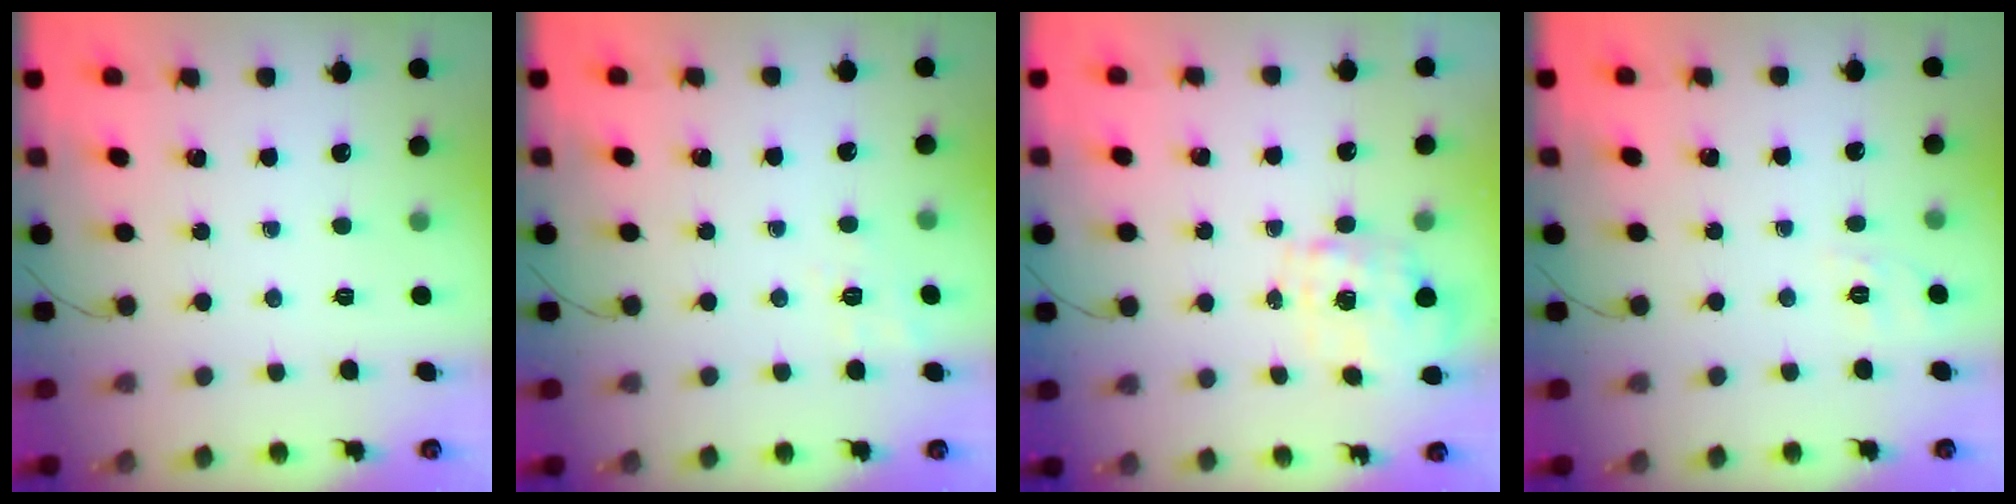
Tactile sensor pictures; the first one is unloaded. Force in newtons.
{"total": 1.9, "press": 0.8, "slide": 1.7}
{"total": 1.6, "press": 1.5, "slide": 0.5}
{"total": 1.8, "press": 0.0, "slide": 1.8}